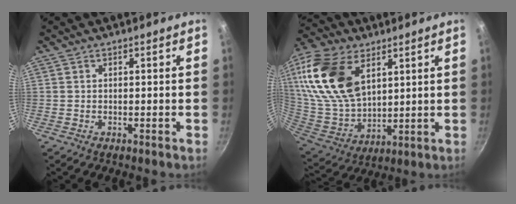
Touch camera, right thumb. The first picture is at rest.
{"total": 22.4, "force": [9.2, 13.5, 15.3], "torque": [-0.296, -0.033, 0.183]}